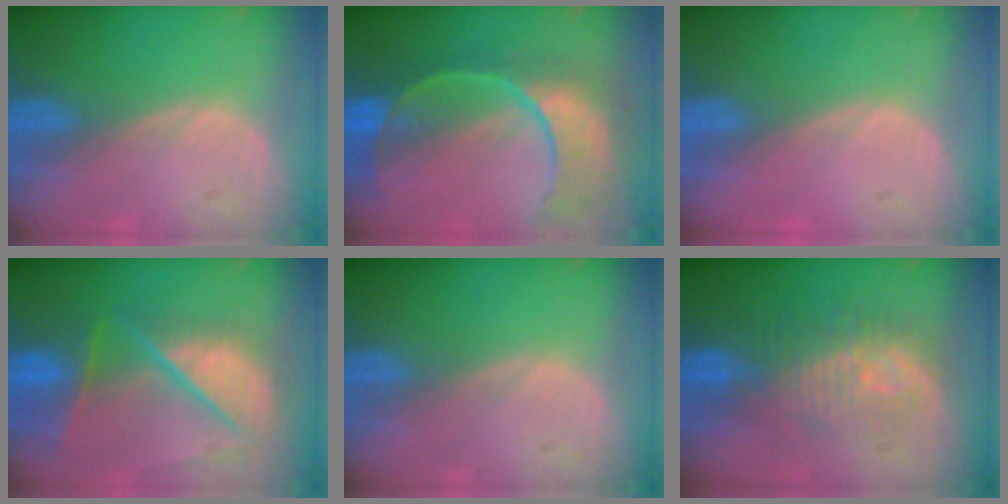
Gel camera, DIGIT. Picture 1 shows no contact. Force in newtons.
{"total": 11.2, "press": 9.4, "slide": 6.1}
{"total": 0.6, "press": 0.0, "slide": 0.6}
{"total": 10.9, "press": 9.0, "slide": 6.1}
{"total": 0.0}
{"total": 9.1, "press": 8.9, "slide": 2.0}